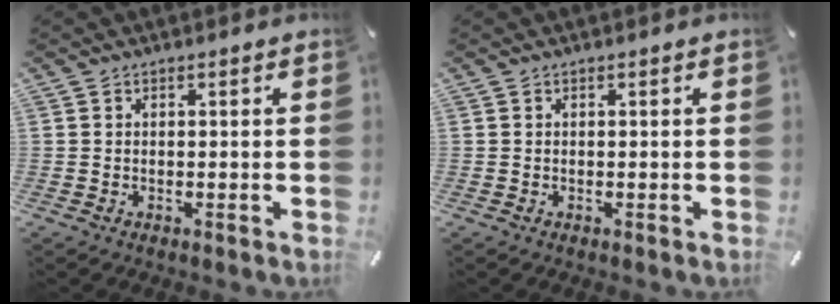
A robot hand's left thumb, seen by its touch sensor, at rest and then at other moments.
{"total": 0.0}